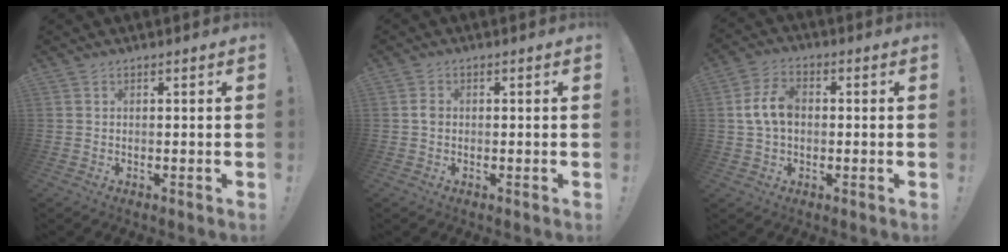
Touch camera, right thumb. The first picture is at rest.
{"total": 1.5, "force": [-0.3, 1.2, 0.9], "torque": [-0.014, 0.005, -0.006]}
{"total": 9.2, "force": [0.5, 6.2, 6.7], "torque": [-0.139, 0.016, 0.013]}